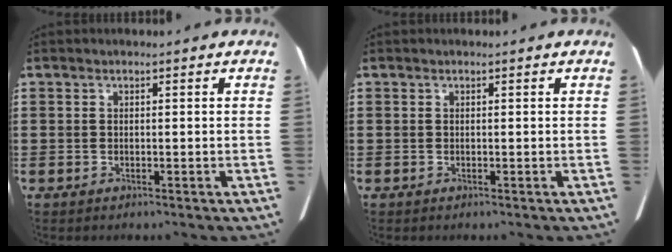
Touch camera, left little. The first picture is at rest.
{"total": 0.0}